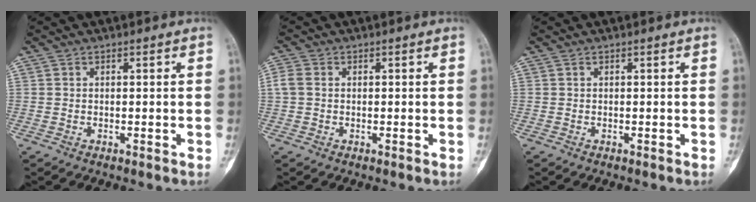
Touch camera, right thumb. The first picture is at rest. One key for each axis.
{"total": 2.6, "fx": 0.2, "fy": 2.1, "fz": 1.6, "tx": -0.041, "ty": 0.007, "tz": -0.002}
{"total": 0.0}